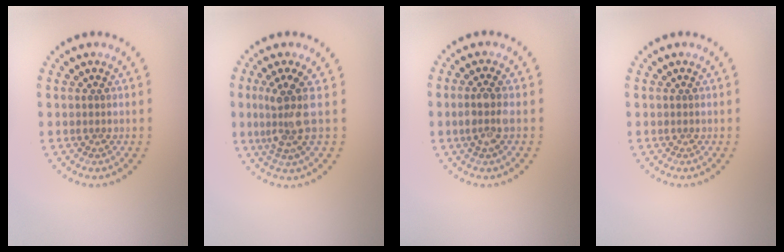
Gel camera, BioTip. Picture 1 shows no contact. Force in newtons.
{"total": 3.6, "press": 2.9, "slide": 2.2}
{"total": 2.3, "press": 2.1, "slide": 1.1}
{"total": 0.0}